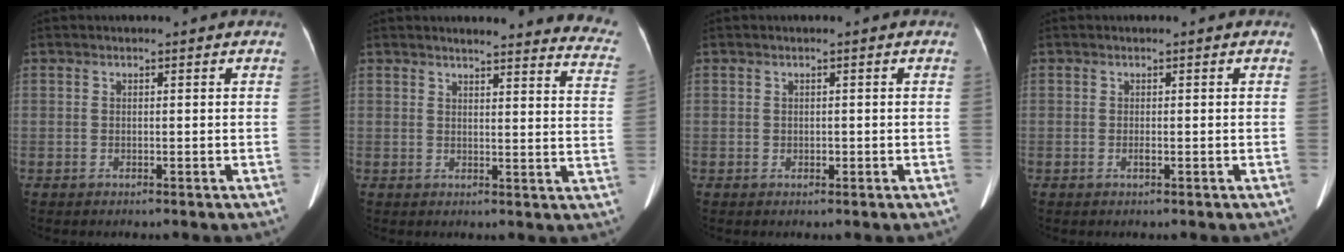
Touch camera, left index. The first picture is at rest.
{"total": 16.2, "force": [15.6, 1.4, 4.4], "torque": [-0.024, -0.085, 0.143]}
{"total": 0.6, "force": [-0.2, 0.4, 0.3], "torque": [-0.005, 0.000, -0.002]}
{"total": 0.5, "force": [-0.3, 0.1, 0.5], "torque": [-0.012, -0.002, -0.001]}